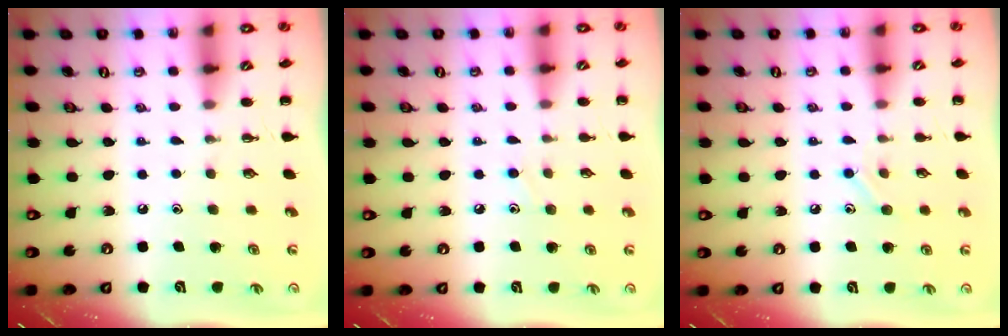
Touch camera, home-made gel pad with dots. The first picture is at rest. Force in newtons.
{"total": 5.3, "press": 5.0, "slide": 1.9}
{"total": 7.5, "press": 7.3, "slide": 1.6}